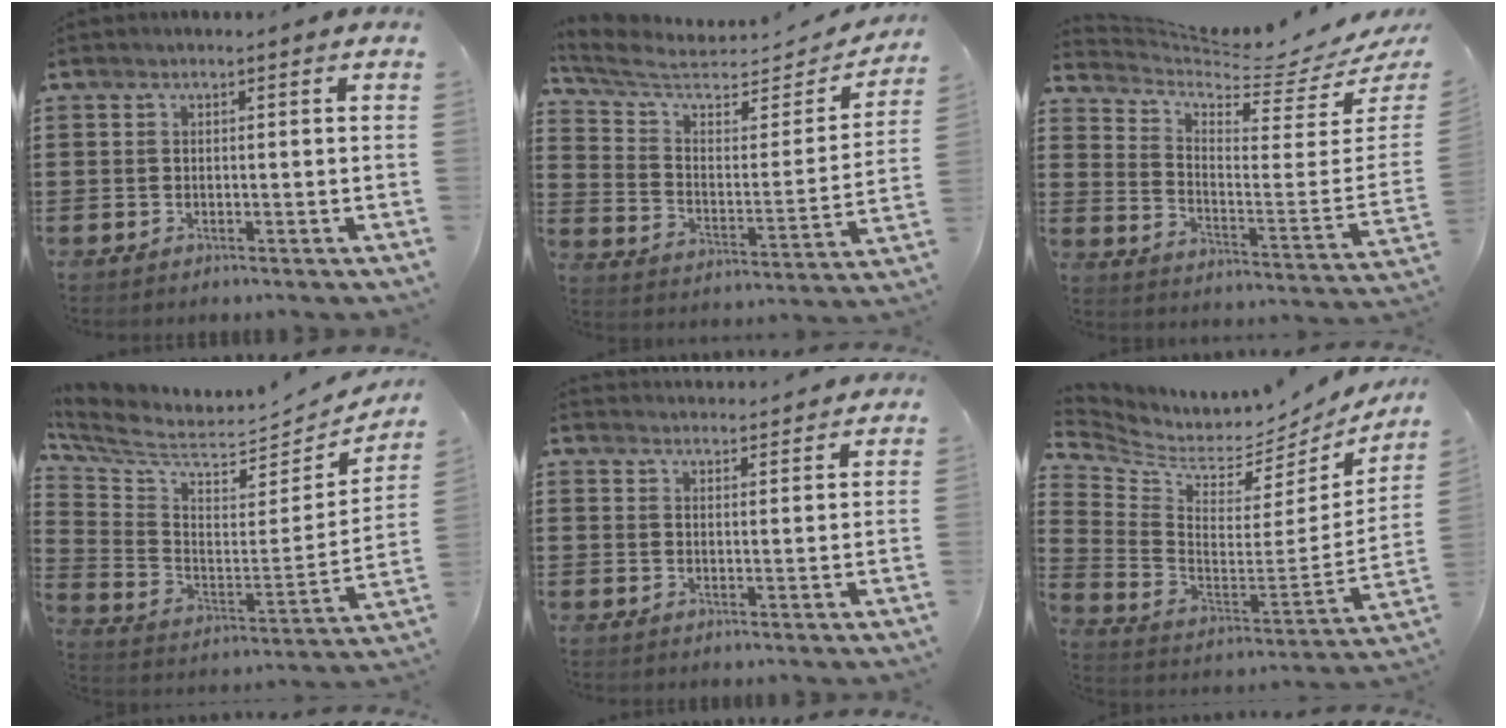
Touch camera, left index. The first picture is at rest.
{"total": 6.5, "force": [5.2, 2.4, 3.1], "torque": [-0.087, -0.037, 0.087]}
{"total": 4.8, "force": [4.4, 1.2, 1.7], "torque": [-0.054, -0.049, 0.069]}
{"total": 5.0, "force": [4.4, 1.2, 2.1], "torque": [-0.071, -0.056, 0.070]}
{"total": 2.9, "force": [2.9, 0.0, -0.2], "torque": [-0.005, -0.012, 0.054]}
{"total": 4.4, "force": [3.4, 2.2, 1.8], "torque": [-0.062, -0.047, 0.053]}